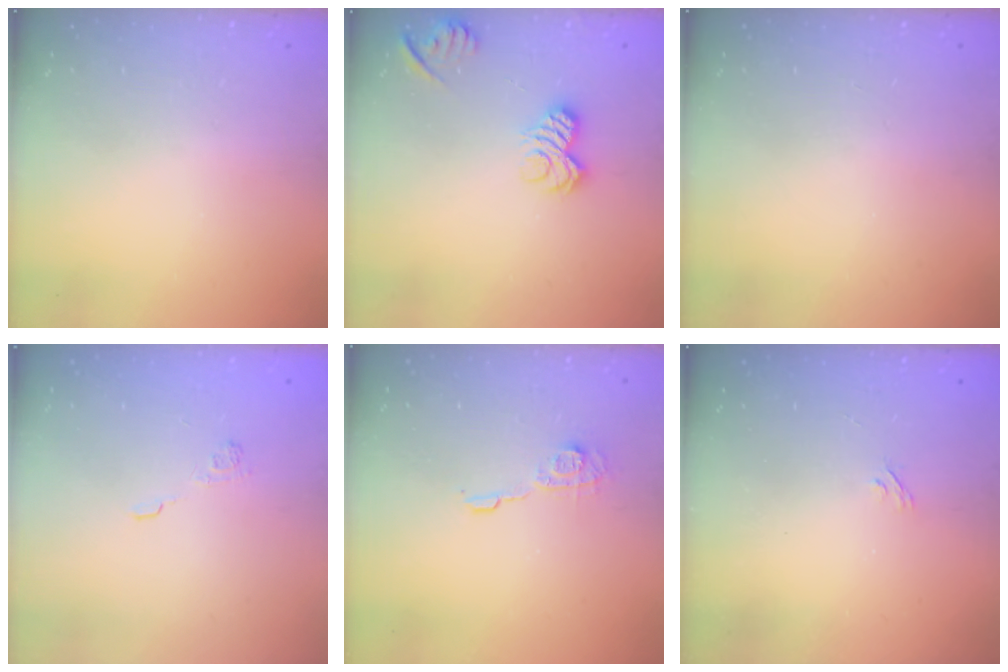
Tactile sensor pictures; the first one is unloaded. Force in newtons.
{"total": 8.7, "press": 8.7, "slide": 0.3}
{"total": 0.0}
{"total": 2.3, "press": 1.8, "slide": 1.3}
{"total": 6.8, "press": 6.8, "slide": 0.2}
{"total": 2.2, "press": 1.9, "slide": 1.1}